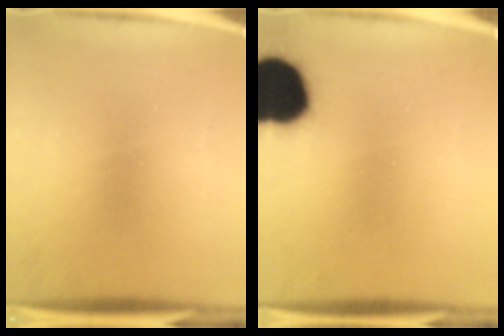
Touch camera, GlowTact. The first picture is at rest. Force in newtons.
{"total": 18.1}